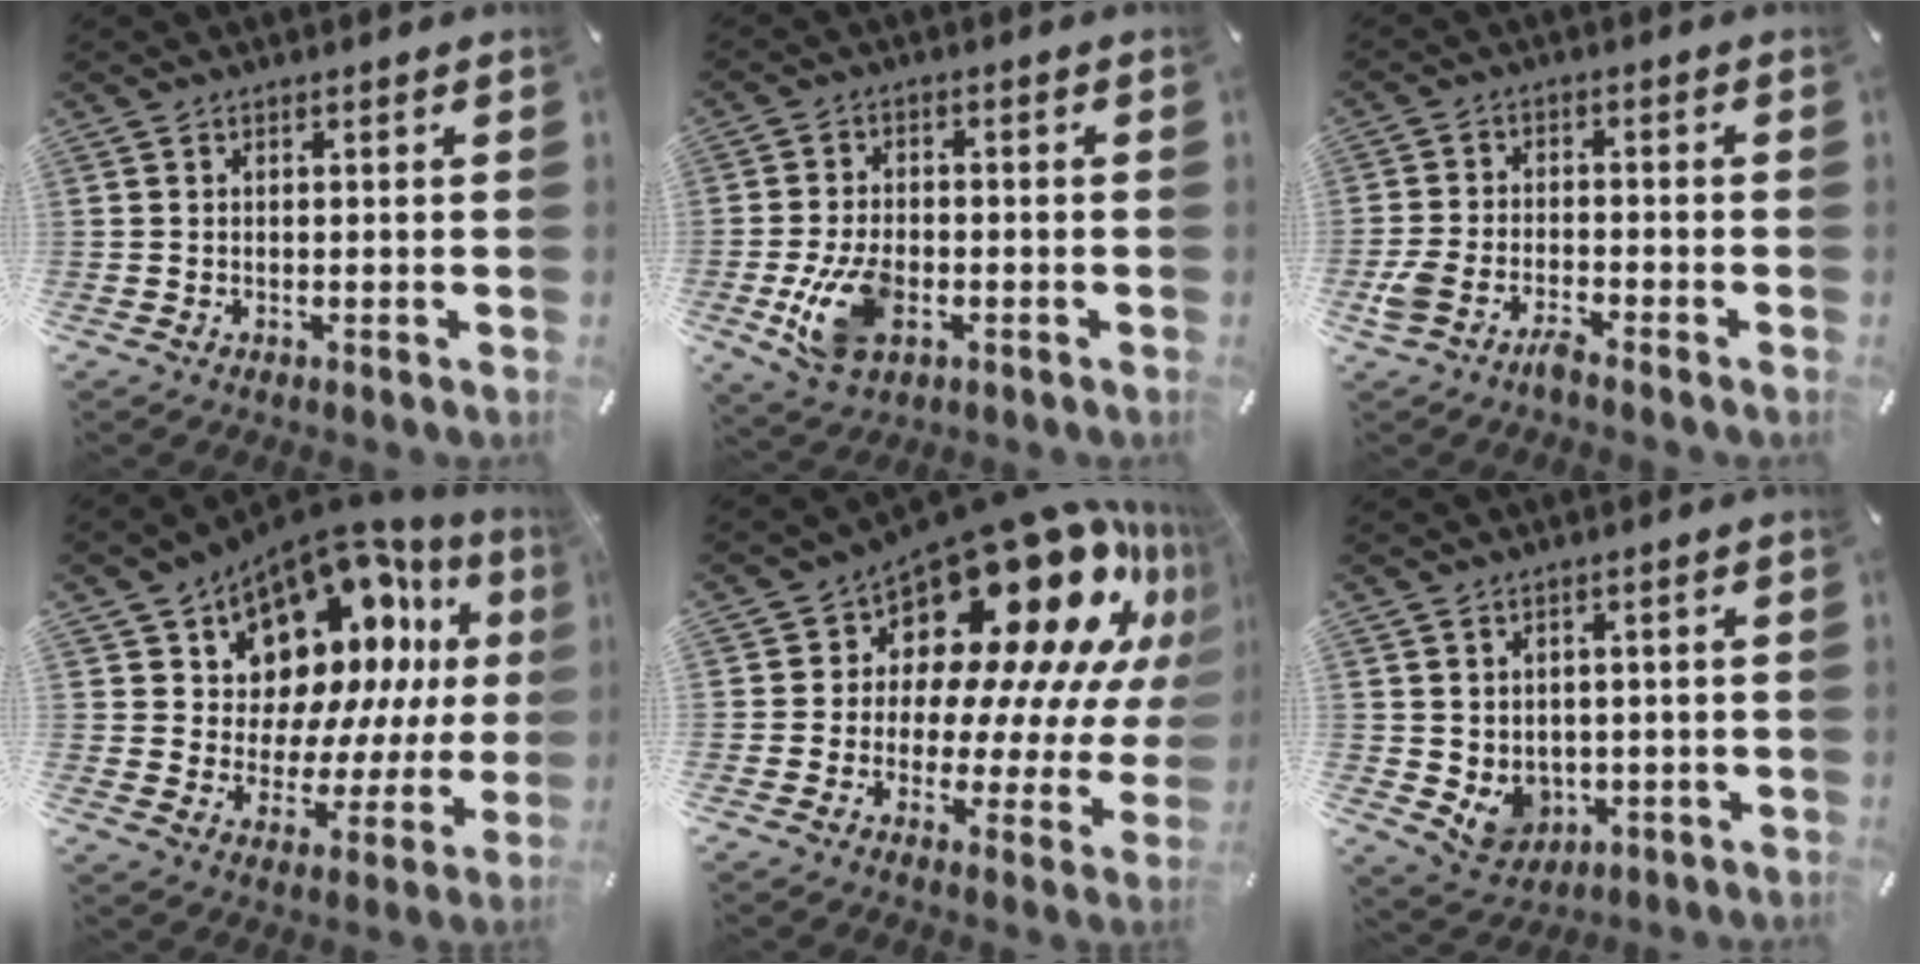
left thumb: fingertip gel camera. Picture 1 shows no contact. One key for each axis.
{"total": 10.4, "fx": -2.9, "fy": 6.7, "fz": 7.5, "tx": -0.152, "ty": 0.003, "tz": -0.050}
{"total": 5.3, "fx": -4.2, "fy": 1.9, "fz": 2.7, "tx": -0.068, "ty": 0.011, "tz": -0.083}
{"total": 15.1, "fx": 9.3, "fy": 10.1, "fz": 6.3, "tx": -0.092, "ty": -0.098, "tz": 0.173}
{"total": 22.9, "fx": 14.8, "fy": 11.2, "fz": 13.4, "tx": -0.170, "ty": -0.136, "tz": 0.254}
{"total": 5.5, "fx": 0.7, "fy": 5.2, "fz": 1.7, "tx": -0.045, "ty": -0.015, "tz": 0.015}